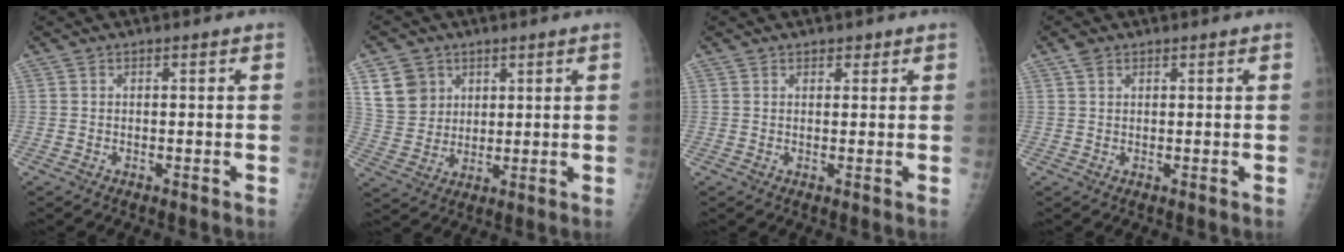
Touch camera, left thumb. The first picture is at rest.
{"total": 8.3, "force": [3.8, 6.9, 2.7], "torque": [-0.026, -0.017, 0.081]}
{"total": 1.3, "force": [0.9, 0.9, 0.4], "torque": [0.009, -0.004, 0.010]}
{"total": 1.8, "force": [1.1, 1.1, 0.9], "torque": [-0.014, 0.004, 0.021]}